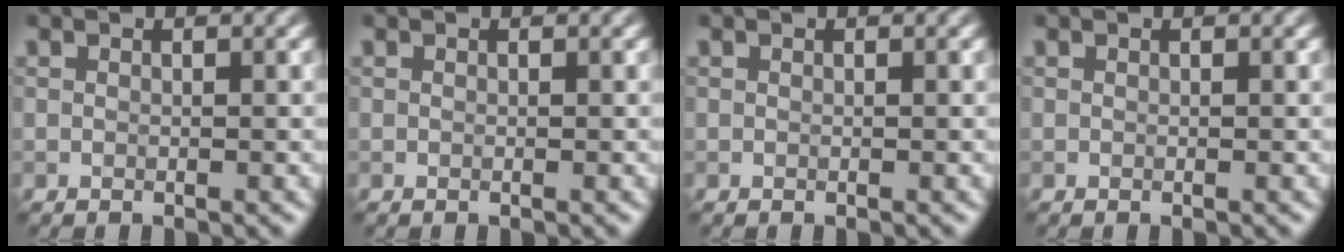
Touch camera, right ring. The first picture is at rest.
{"total": 0.0}
{"total": 0.0}
{"total": 0.0}